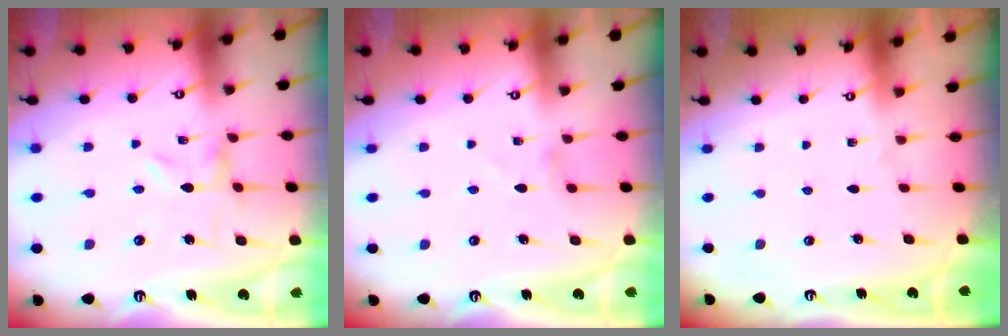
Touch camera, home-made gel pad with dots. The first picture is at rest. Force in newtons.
{"total": 0.0}
{"total": 0.0}